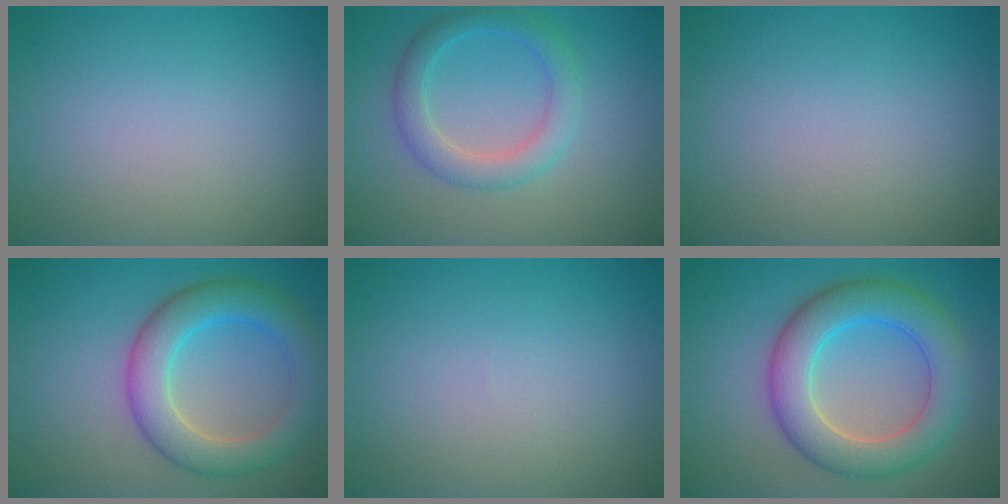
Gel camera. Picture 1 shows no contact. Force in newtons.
{"total": 3.3, "press": 3.3, "slide": 0.1}
{"total": 0.0}
{"total": 6.2, "press": 6.2, "slide": 0.2}
{"total": 0.0}
{"total": 7.1, "press": 7.1, "slide": 0.2}